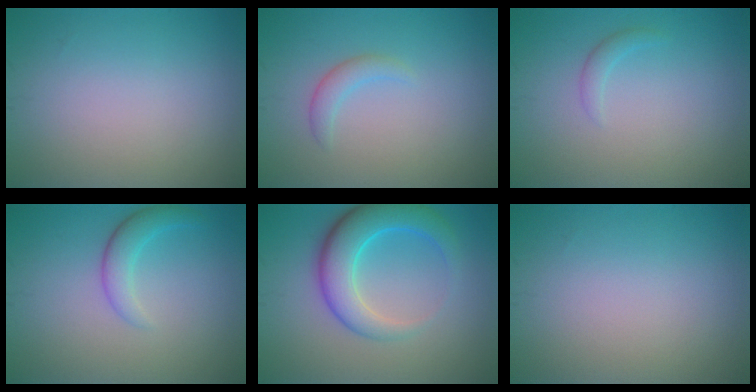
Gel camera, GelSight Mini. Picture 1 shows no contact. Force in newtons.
{"total": 1.5, "press": 1.5, "slide": 0.1}
{"total": 1.0, "press": 1.0, "slide": 0.1}
{"total": 2.4, "press": 2.4, "slide": 0.1}
{"total": 6.0, "press": 6.0, "slide": 0.2}
{"total": 0.0}